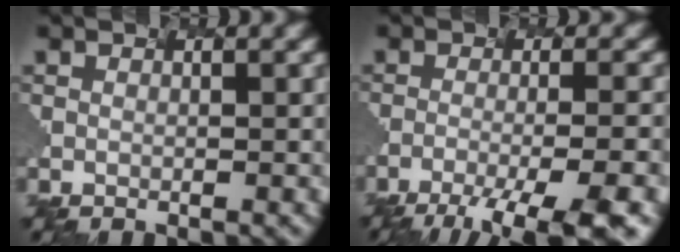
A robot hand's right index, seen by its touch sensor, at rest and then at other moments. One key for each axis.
{"total": 9.9, "fx": -6.4, "fy": 2.2, "fz": 7.2, "tx": -0.089, "ty": -0.006, "tz": -0.076}